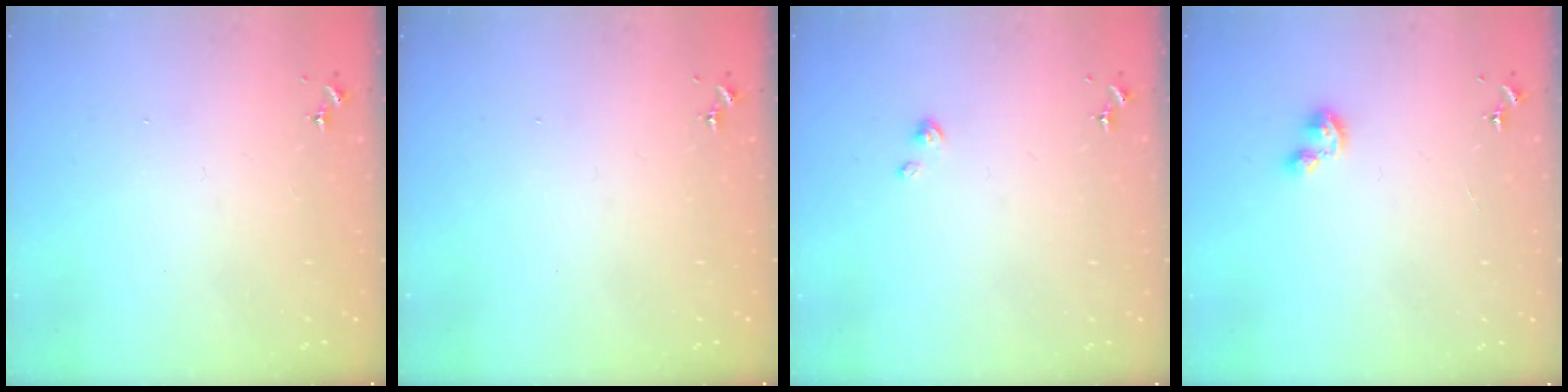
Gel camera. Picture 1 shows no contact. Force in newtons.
{"total": 0.0}
{"total": 2.9, "press": 2.9, "slide": 0.2}
{"total": 3.2, "press": 3.2, "slide": 0.5}